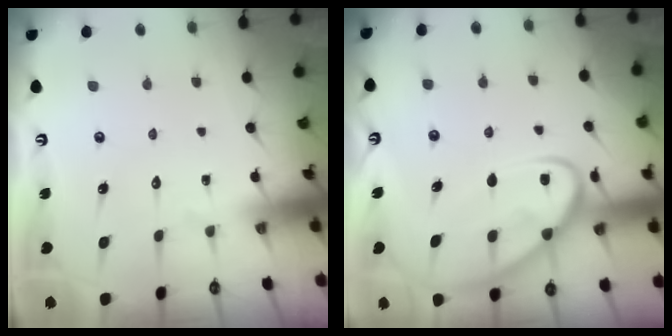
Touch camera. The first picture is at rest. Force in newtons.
{"total": 11.6, "press": 11.5, "slide": 1.2}